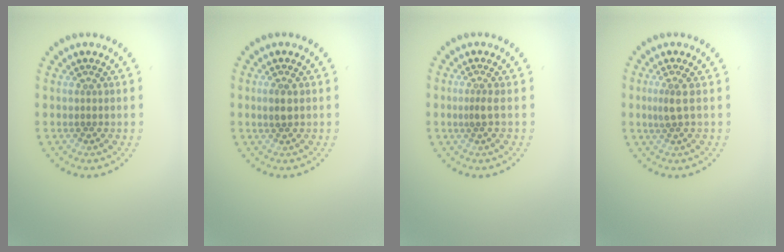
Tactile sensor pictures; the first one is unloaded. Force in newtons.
{"total": 1.3, "press": 1.3, "slide": 0.5}
{"total": 0.8, "press": 0.5, "slide": 0.6}
{"total": 1.5, "press": 1.3, "slide": 0.9}